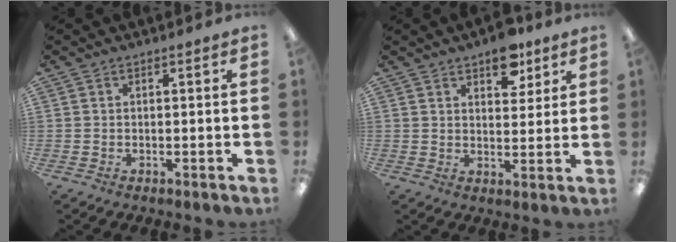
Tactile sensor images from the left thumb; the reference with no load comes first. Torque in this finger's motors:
{"motor_torque": [1.29, 0.80, 0.87, -0.79, 0.09]}